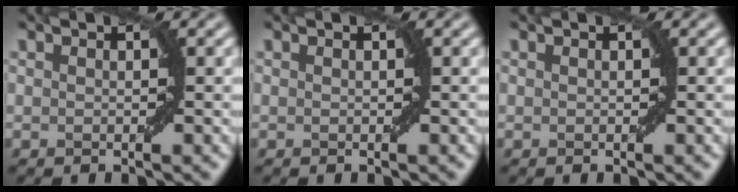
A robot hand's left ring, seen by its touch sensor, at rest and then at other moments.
{"total": 0.0}
{"total": 0.0}